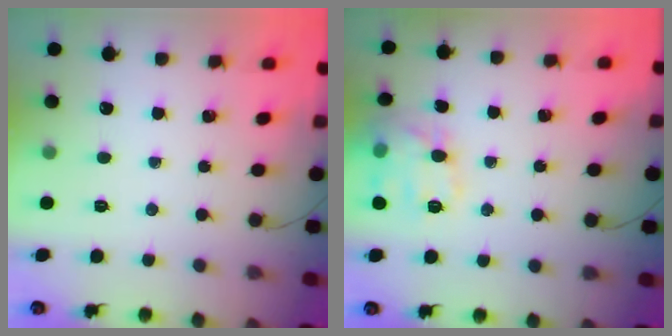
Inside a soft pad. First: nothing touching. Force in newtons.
{"total": 13.5, "press": 13.5, "slide": 0.5}